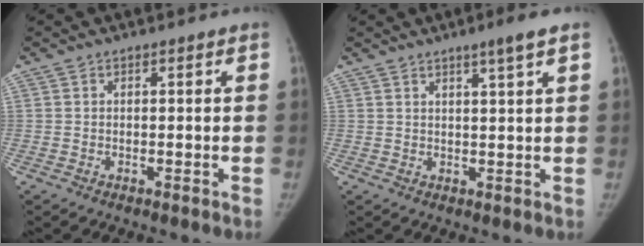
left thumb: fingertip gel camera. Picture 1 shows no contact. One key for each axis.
{"total": 3.8, "fx": 2.3, "fy": -0.2, "fz": 3.0, "tx": -0.048, "ty": -0.013, "tz": 0.038}